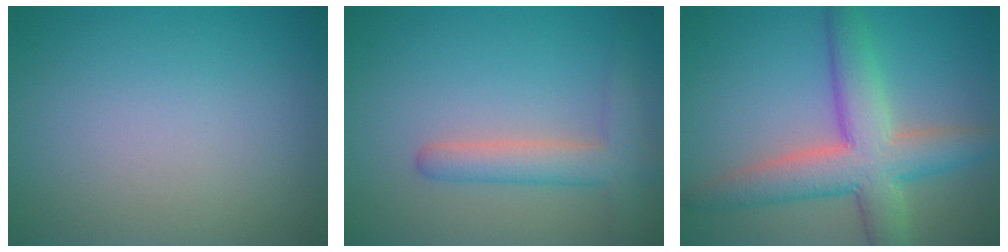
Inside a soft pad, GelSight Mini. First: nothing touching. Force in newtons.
{"total": 3.6, "press": 3.6, "slide": 0.3}
{"total": 7.4, "press": 7.4, "slide": 0.5}